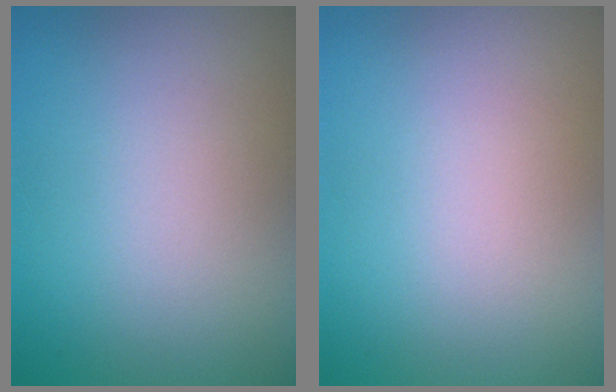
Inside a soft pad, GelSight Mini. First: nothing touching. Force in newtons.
{"total": 0.0}